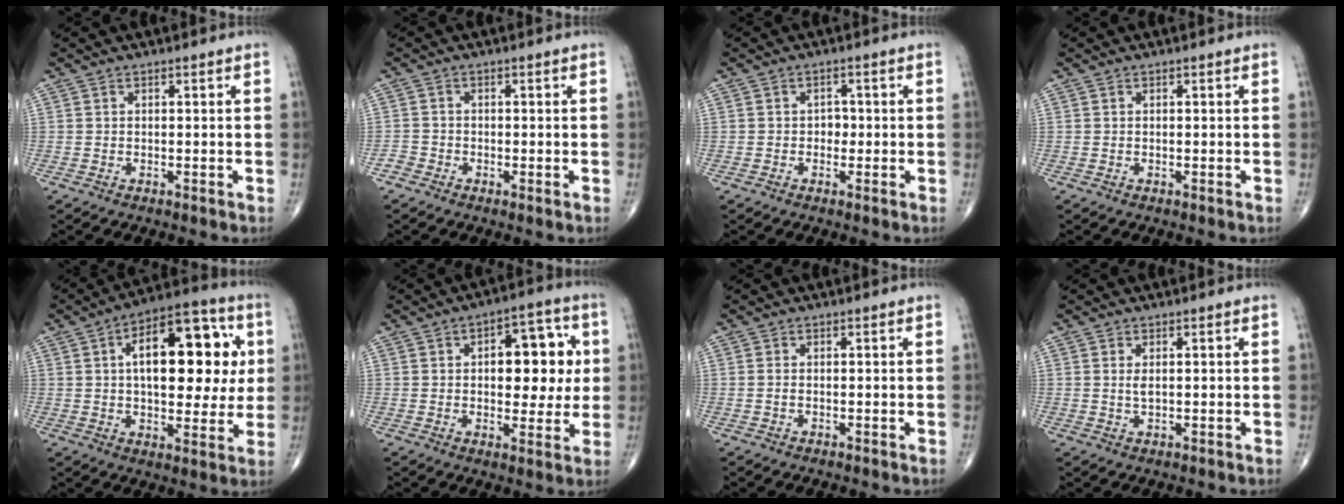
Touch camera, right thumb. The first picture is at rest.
{"total": 1.6, "force": [-1.1, 1.1, 0.3], "torque": [-0.001, 0.000, -0.029]}
{"total": 1.9, "force": [-0.3, 1.5, 1.0], "torque": [0.000, 0.006, -0.010]}
{"total": 0.0}
{"total": 20.8, "force": [4.1, 10.5, 17.5], "torque": [-0.216, 0.015, 0.051]}
{"total": 13.3, "force": [2.0, 7.2, 11.1], "torque": [-0.099, 0.013, 0.025]}
{"total": 0.6, "force": [-0.1, 0.3, 0.5], "torque": [-0.012, 0.000, -0.002]}
{"total": 1.6, "force": [0.4, 0.7, 1.4], "torque": [-0.026, -0.002, 0.009]}